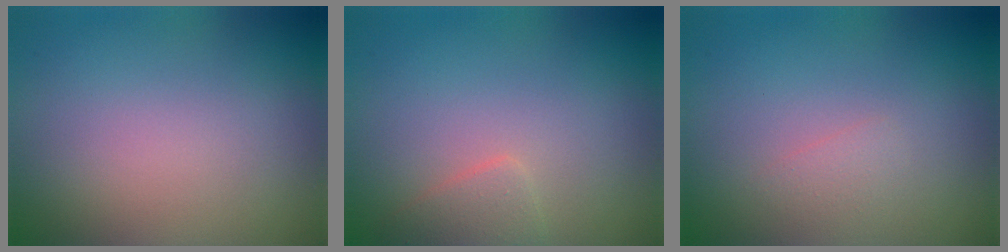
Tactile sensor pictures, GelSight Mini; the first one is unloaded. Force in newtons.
{"total": 1.6, "press": 1.6, "slide": 0.0}
{"total": 0.9, "press": 0.9, "slide": 0.1}